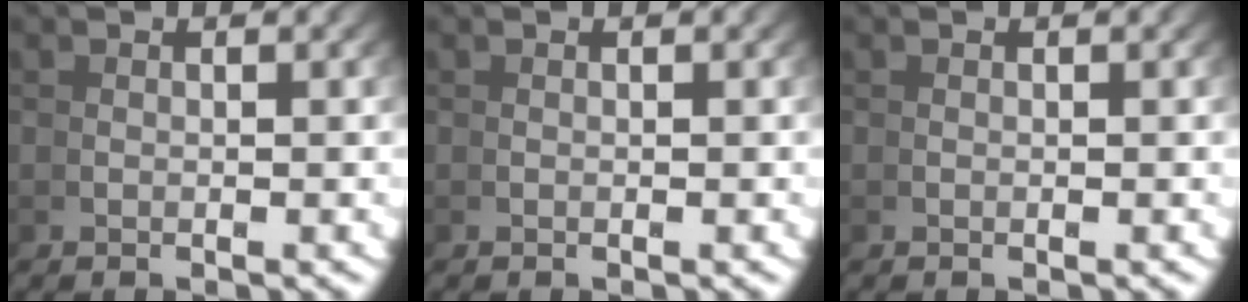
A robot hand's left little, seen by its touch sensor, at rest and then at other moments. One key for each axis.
{"total": 0.0}
{"total": 0.0}